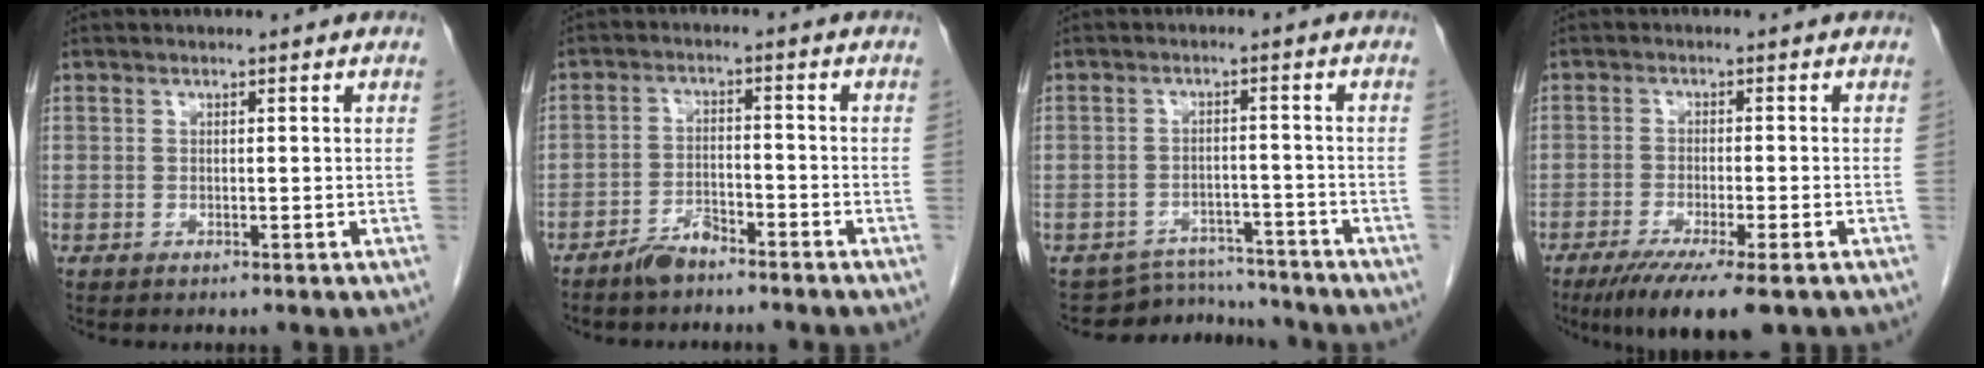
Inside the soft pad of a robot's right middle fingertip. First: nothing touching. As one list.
[{"total": 4.1, "force": [-3.6, 1.2, 1.5], "torque": [-0.033, 0.000, -0.066]}, {"total": 6.1, "force": [-5.9, 1.0, -1.4], "torque": [0.020, 0.017, -0.086]}, {"total": 10.2, "force": [-7.0, 1.3, 7.3], "torque": [-0.109, -0.022, -0.108]}]